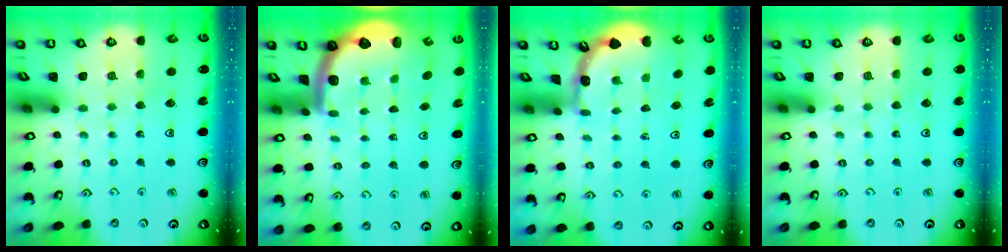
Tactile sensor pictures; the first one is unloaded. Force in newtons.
{"total": 2.8, "press": 2.5, "slide": 1.4}
{"total": 1.9, "press": 1.9, "slide": 0.0}
{"total": 0.0}